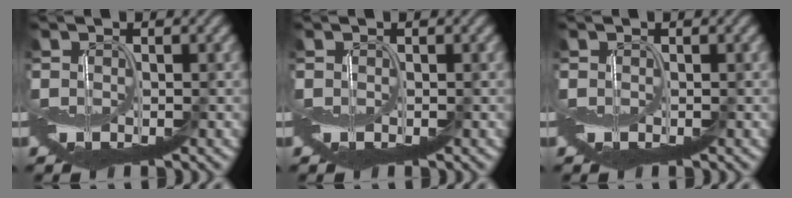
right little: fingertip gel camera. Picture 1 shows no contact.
{"total": 0.0}
{"total": 0.0}